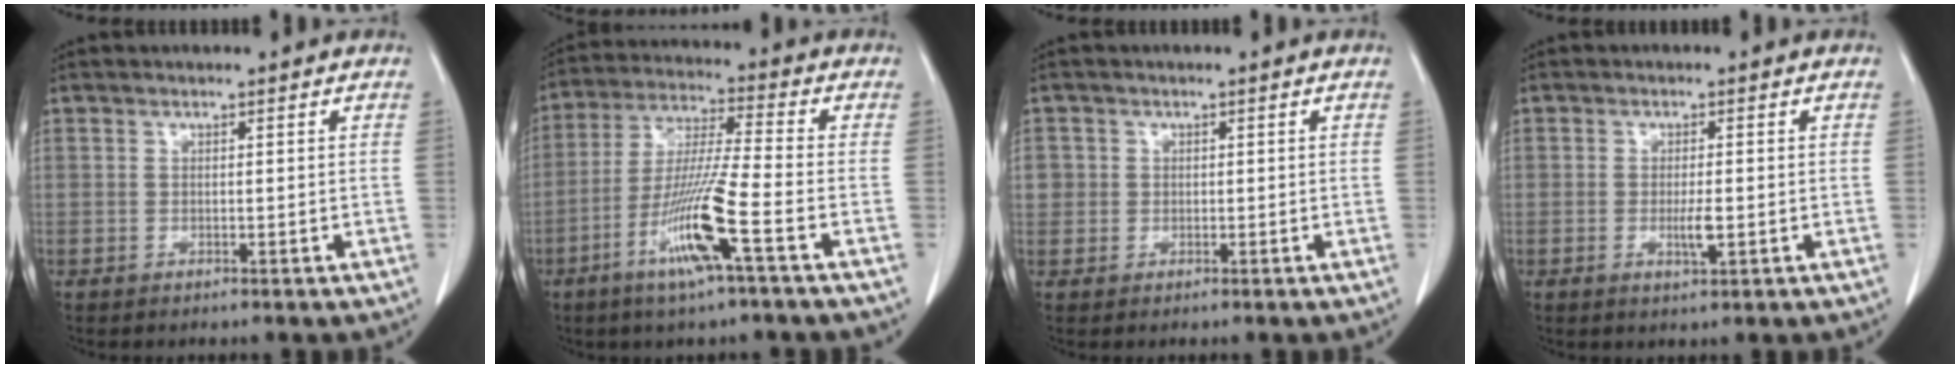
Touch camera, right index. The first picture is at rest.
{"total": 12.1, "force": [-5.2, -0.5, 10.9], "torque": [-0.216, -0.012, -0.102]}
{"total": 2.1, "force": [0.2, 2.1, 0.2], "torque": [0.009, 0.007, 0.005]}
{"total": 2.7, "force": [-0.5, 0.5, 2.6], "torque": [-0.048, -0.001, -0.005]}